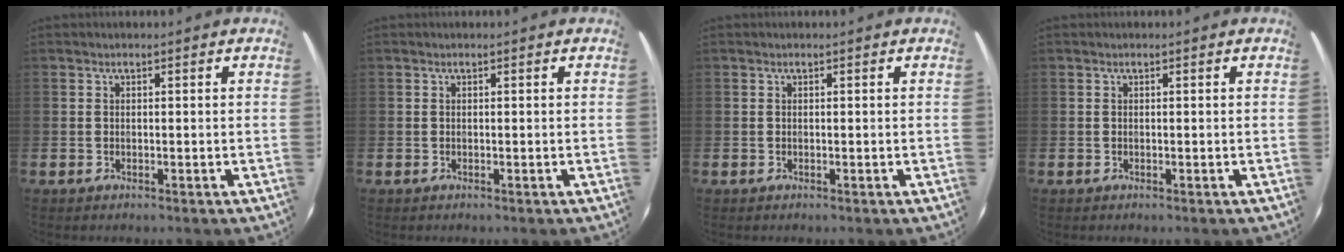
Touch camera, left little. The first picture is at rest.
{"total": 0.0}
{"total": 0.0}
{"total": 0.0}